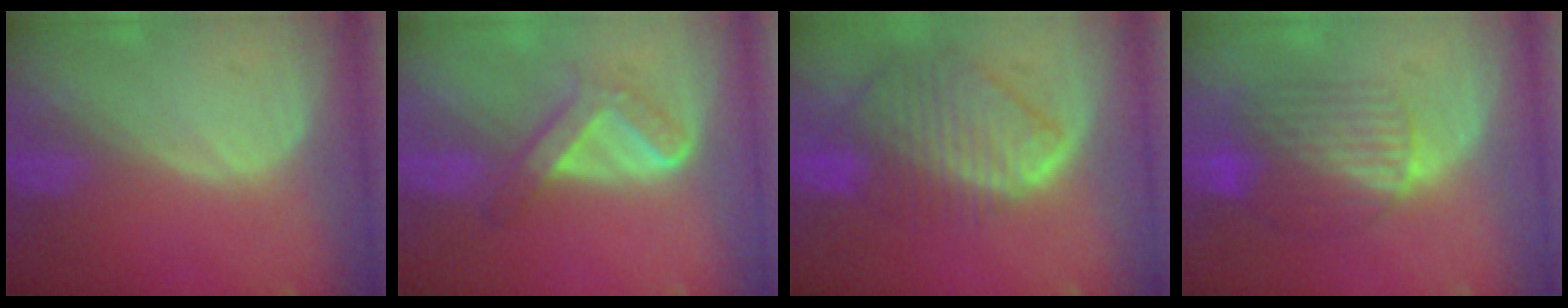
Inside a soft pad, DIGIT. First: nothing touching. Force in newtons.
{"total": 4.8, "press": 4.8, "slide": 0.7}
{"total": 9.9, "press": 8.6, "slide": 4.9}
{"total": 8.0, "press": 7.6, "slide": 2.7}